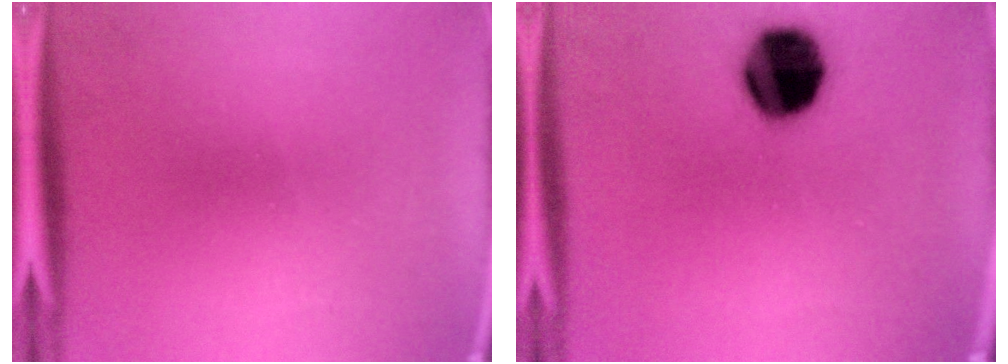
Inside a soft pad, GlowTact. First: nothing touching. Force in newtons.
{"total": 15.3}